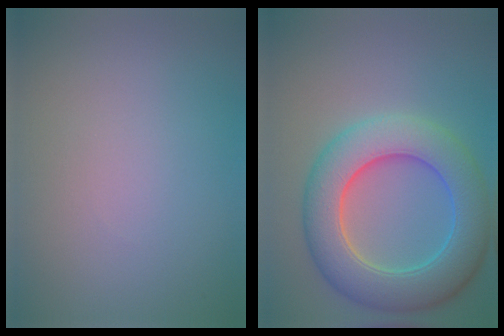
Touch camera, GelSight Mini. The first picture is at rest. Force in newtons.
{"total": 8.6, "press": 8.6, "slide": 0.3}